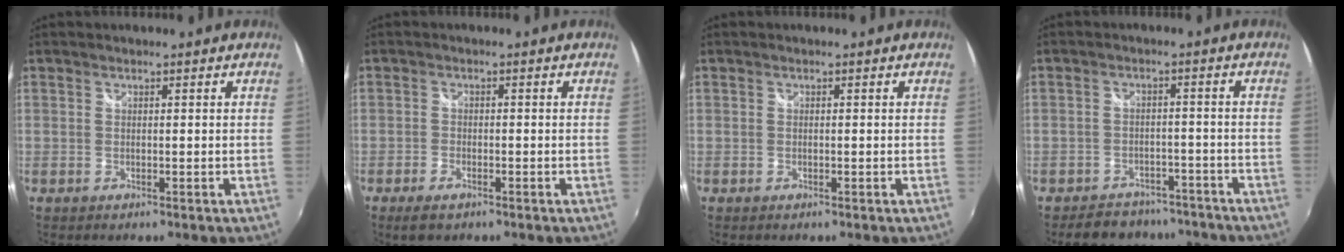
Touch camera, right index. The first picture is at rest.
{"total": 3.1, "force": [-2.3, 0.9, 1.9], "torque": [-0.046, -0.008, -0.045]}
{"total": 0.0}
{"total": 11.2, "force": [-9.3, 5.6, 2.5], "torque": [-0.065, 0.023, -0.114]}